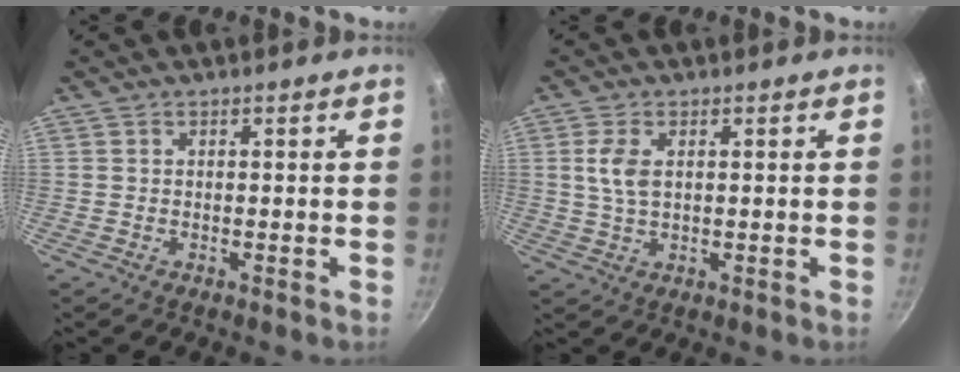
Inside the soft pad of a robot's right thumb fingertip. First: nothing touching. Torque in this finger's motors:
{"motor_torque": [0.13, -0.06, 0.64, 0.29, 0.18]}